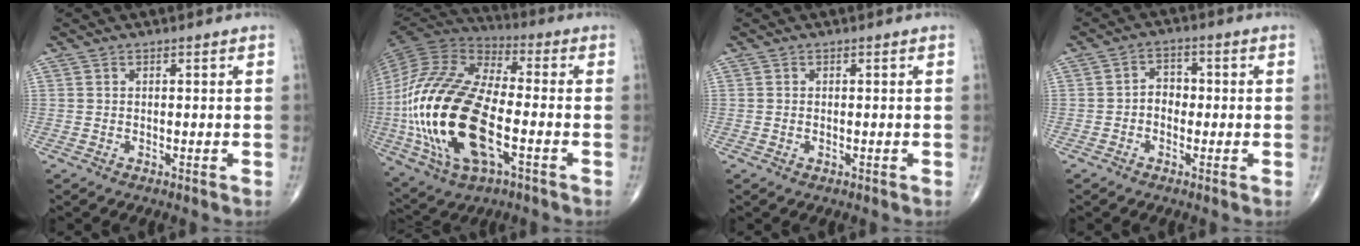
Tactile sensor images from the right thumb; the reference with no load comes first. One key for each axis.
{"total": 28.2, "fx": -6.0, "fy": 13.2, "fz": 24.2, "tx": -0.542, "ty": -0.003, "tz": -0.105}
{"total": 0.5, "fx": -0.1, "fy": 0.3, "fz": 0.4, "tx": -0.010, "ty": 0.001, "tz": -0.001}
{"total": 3.9, "fx": -0.6, "fy": 3.1, "fz": 2.3, "tx": -0.018, "ty": 0.018, "tz": -0.019}